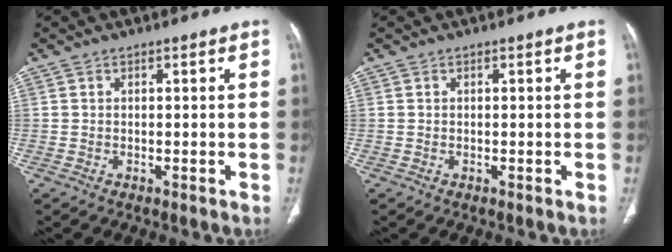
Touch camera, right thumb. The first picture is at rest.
{"total": 0.0}